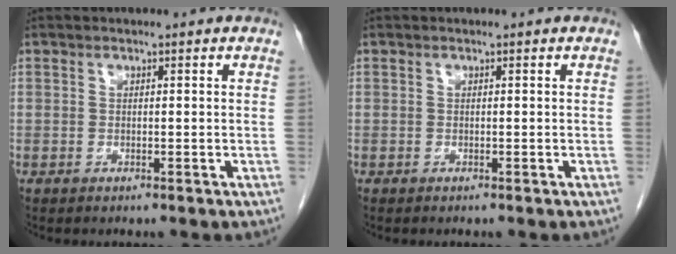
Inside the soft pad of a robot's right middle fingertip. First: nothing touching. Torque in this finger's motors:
{"motor_torque": [0.22, -0.03, 0.01, 0.01]}